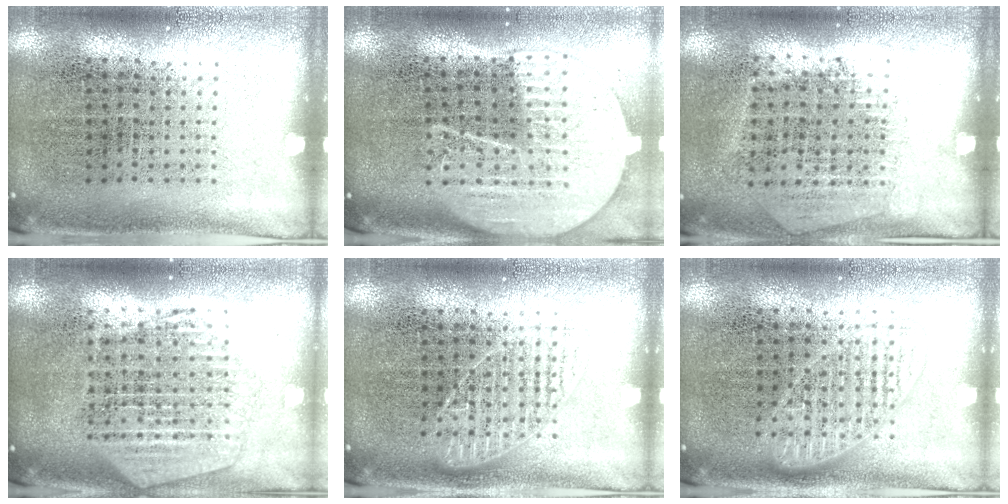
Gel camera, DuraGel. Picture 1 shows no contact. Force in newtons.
{"total": 2.0, "press": 1.8, "slide": 0.9}
{"total": 1.2, "press": 1.1, "slide": 0.5}
{"total": 2.2, "press": 2.0, "slide": 1.0}
{"total": 2.0, "press": 2.0, "slide": 0.4}
{"total": 1.4, "press": 1.4, "slide": 0.3}